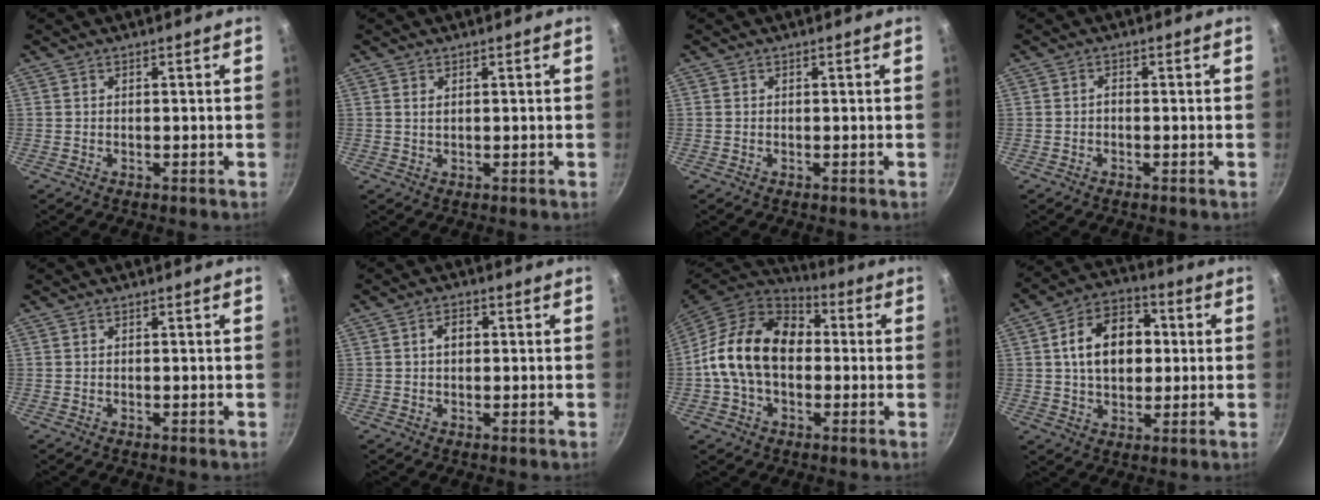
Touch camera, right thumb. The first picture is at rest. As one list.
[{"total": 1.1, "force": [0.4, 0.6, 0.8], "torque": [-0.015, 0.001, 0.008]}, {"total": 0.0}, {"total": 1.0, "force": [-0.4, 0.6, 0.6], "torque": [-0.011, 0.008, -0.009]}, {"total": 0.0}, {"total": 3.3, "force": [0.5, 2.3, 2.3], "torque": [-0.023, 0.011, 0.005]}, {"total": 17.4, "force": [0.3, 12.3, 12.3], "torque": [-0.183, 0.034, -0.012]}, {"total": 14.8, "force": [2.0, 10.2, 10.5], "torque": [-0.134, 0.019, 0.021]}]